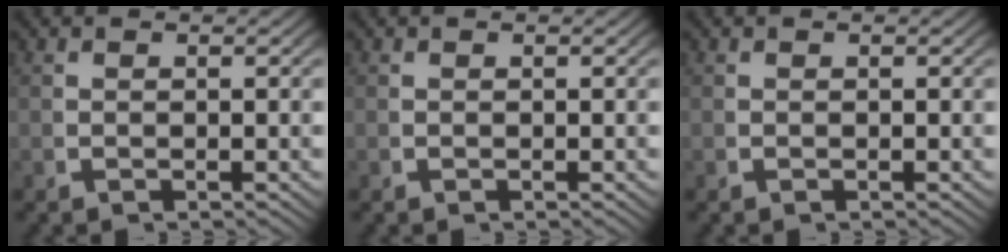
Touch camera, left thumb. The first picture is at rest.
{"total": 0.0}
{"total": 0.0}